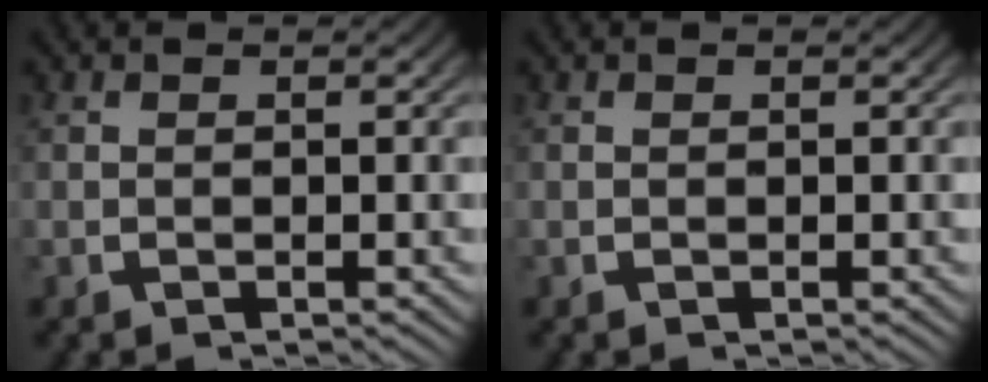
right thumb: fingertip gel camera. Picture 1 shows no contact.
{"total": 0.0}